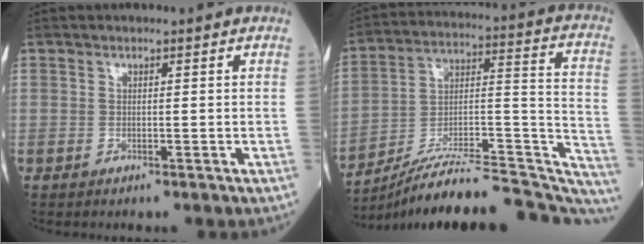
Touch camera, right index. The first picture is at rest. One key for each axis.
{"total": 26.6, "fx": -23.6, "fy": 4.2, "fz": 11.5, "tx": -0.117, "ty": 0.036, "tz": -0.343}